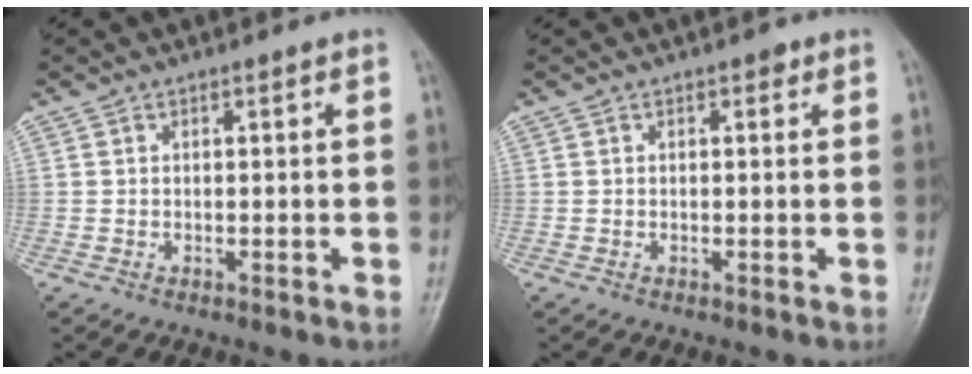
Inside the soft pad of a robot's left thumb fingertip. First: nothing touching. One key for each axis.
{"total": 0.9, "fx": 0.4, "fy": 0.6, "fz": 0.6, "tx": 0.000, "ty": 0.001, "tz": 0.002}